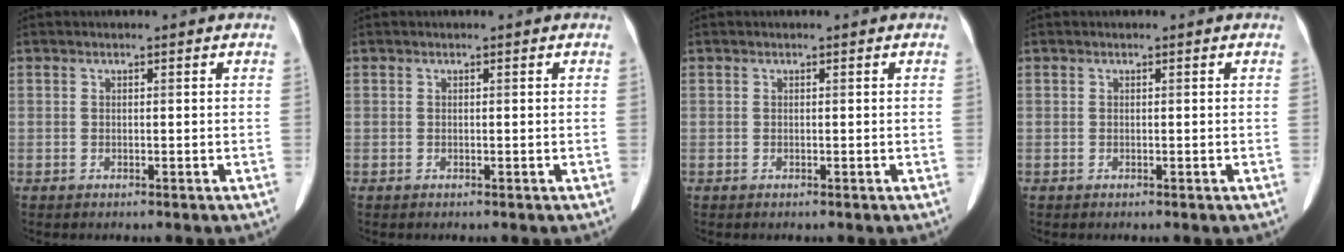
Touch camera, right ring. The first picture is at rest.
{"total": 0.0}
{"total": 0.0}
{"total": 0.0}